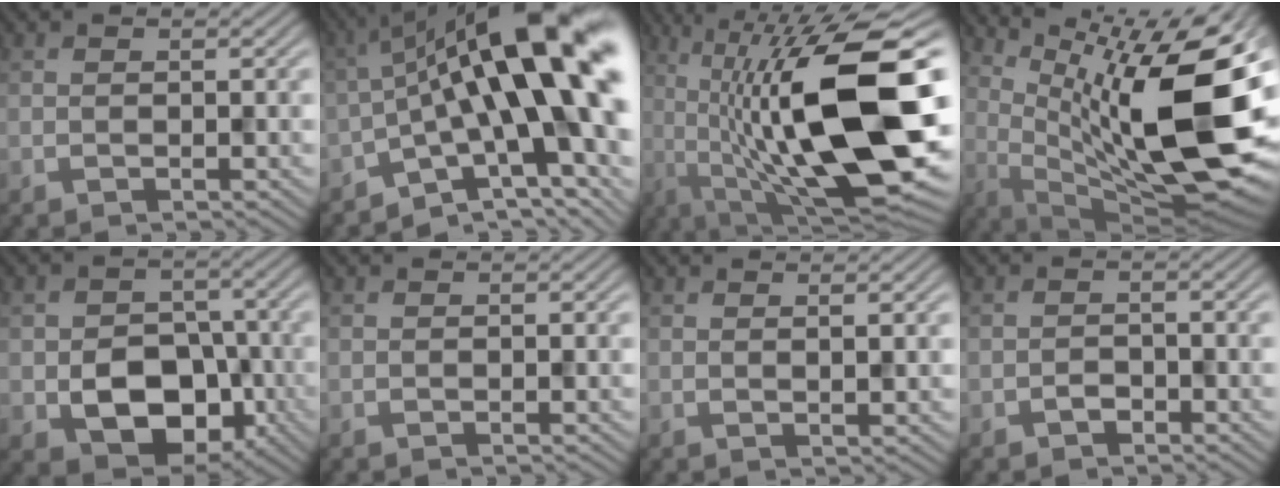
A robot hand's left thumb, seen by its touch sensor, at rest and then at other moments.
{"total": 21.4, "force": [-0.6, 7.8, 19.9], "torque": [-0.263, 0.018, -0.022]}
{"total": 20.7, "force": [-0.2, 6.7, 19.6], "torque": [-0.334, 0.028, 0.001]}
{"total": 17.7, "force": [3.4, 4.9, 16.6], "torque": [-0.266, 0.012, 0.075]}
{"total": 9.5, "force": [-3.1, 7.0, 5.6], "torque": [-0.101, -0.021, -0.055]}
{"total": 0.0}
{"total": 1.5, "force": [0.8, 0.2, 1.2], "torque": [-0.021, 0.003, 0.010]}
{"total": 1.5, "force": [-1.0, 0.9, 0.7], "torque": [-0.010, 0.001, -0.021]}